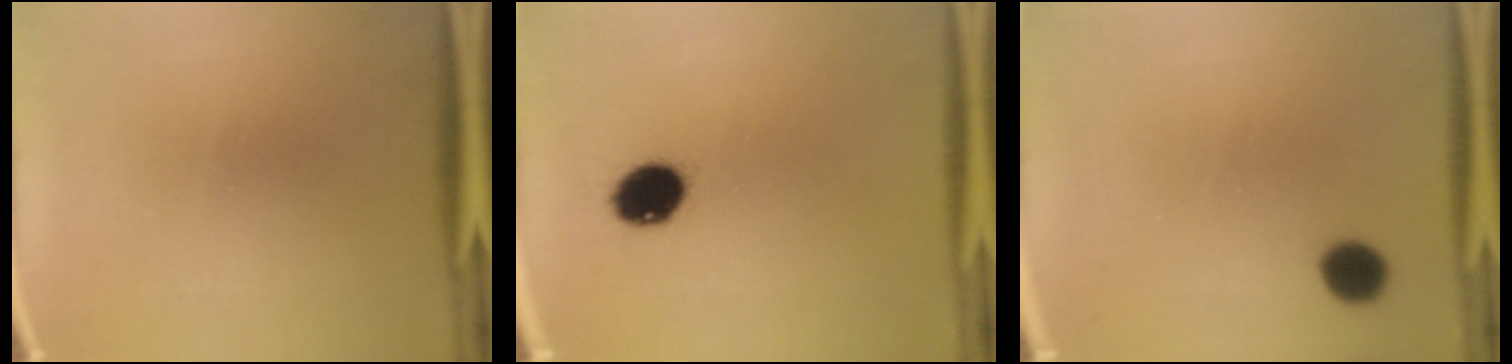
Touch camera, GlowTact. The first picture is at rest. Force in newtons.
{"total": 7.8}
{"total": 5.1}